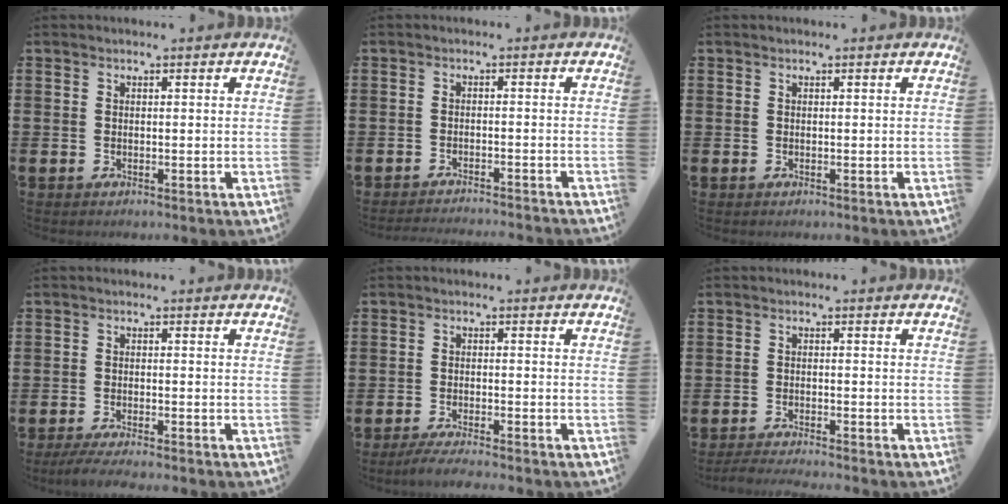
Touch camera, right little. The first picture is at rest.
{"total": 1.7, "force": [-1.6, -0.3, 0.1], "torque": [-0.001, 0.003, -0.034]}
{"total": 0.0}
{"total": 2.1, "force": [-1.7, 0.0, 1.2], "torque": [-0.018, 0.001, -0.032]}
{"total": 2.3, "force": [-2.0, -0.1, 1.2], "torque": [-0.018, 0.002, -0.037]}
{"total": 2.0, "force": [-1.9, -0.2, 0.5], "torque": [-0.007, 0.003, -0.038]}